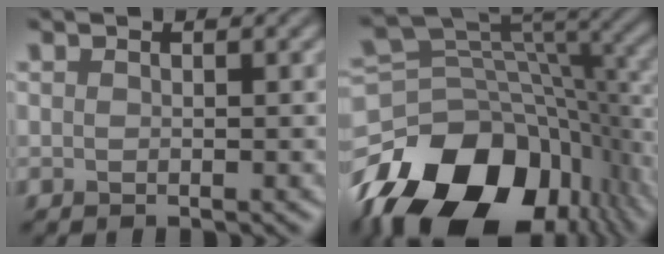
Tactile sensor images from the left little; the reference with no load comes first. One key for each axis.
{"total": 16.0, "fx": -8.7, "fy": 9.6, "fz": 9.5, "tx": -0.186, "ty": -0.001, "tz": -0.149}